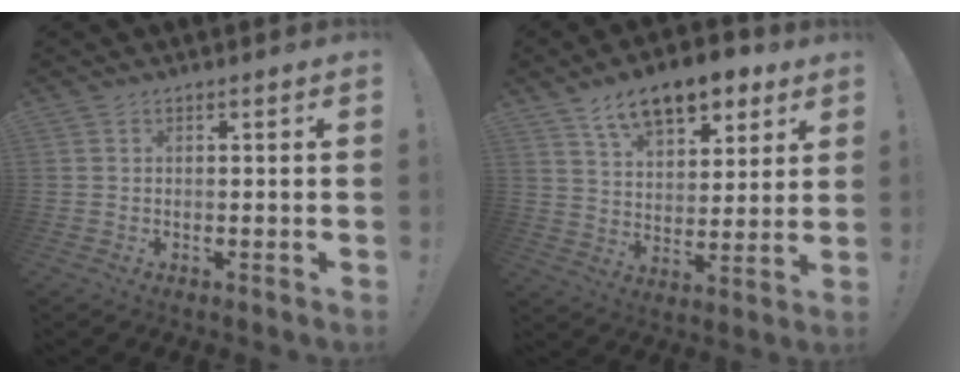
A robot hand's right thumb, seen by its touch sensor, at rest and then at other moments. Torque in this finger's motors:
{"motor_torque": [-0.73, 1.38, 0.48, -0.10, 0.11]}